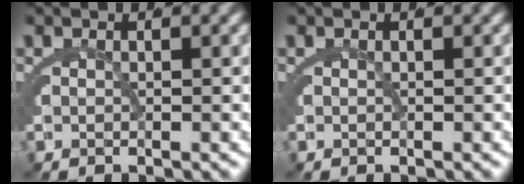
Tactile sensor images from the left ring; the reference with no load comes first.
{"total": 0.0}